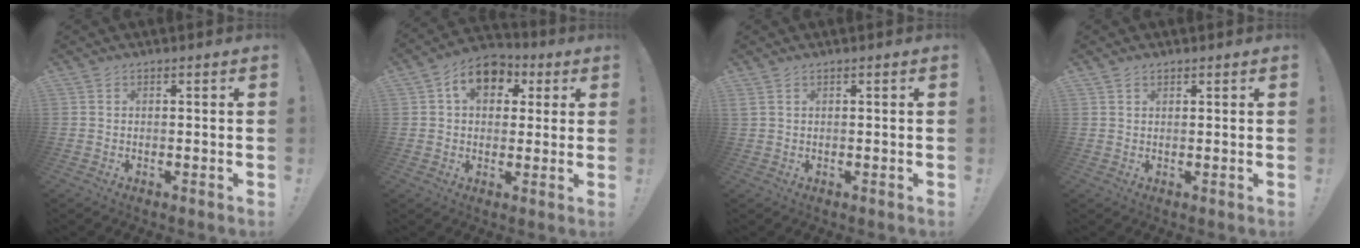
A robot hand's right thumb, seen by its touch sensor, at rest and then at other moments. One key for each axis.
{"total": 10.5, "fx": 3.9, "fy": 7.6, "fz": 6.0, "tx": -0.092, "ty": -0.001, "tz": 0.075}
{"total": 1.2, "fx": 0.8, "fy": 0.1, "fz": 1.0, "tx": -0.019, "ty": 0.000, "tz": 0.014}
{"total": 1.2, "fx": 1.0, "fy": 0.6, "fz": 0.2, "tx": 0.000, "ty": -0.002, "tz": 0.020}